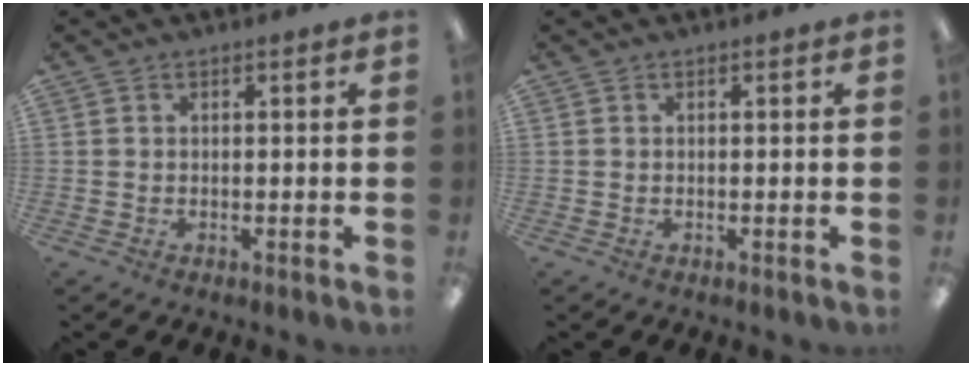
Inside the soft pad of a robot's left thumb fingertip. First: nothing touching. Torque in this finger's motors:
{"motor_torque": [0.00, 0.00, 0.00, 0.00, 0.00]}